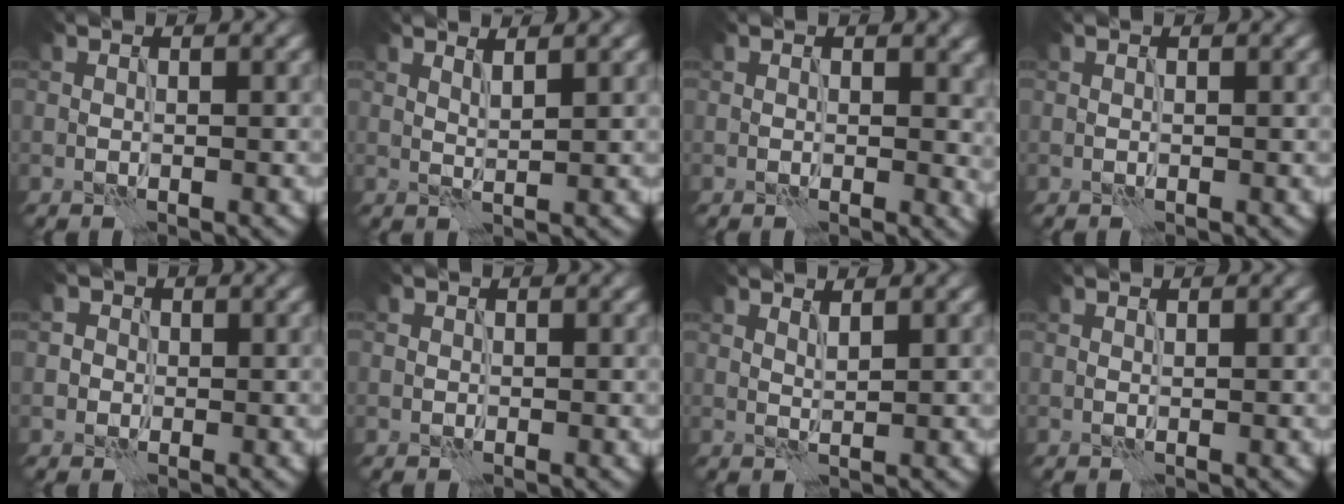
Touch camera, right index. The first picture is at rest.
{"total": 1.3, "force": [0.8, 0.3, 0.9], "torque": [-0.014, -0.003, 0.016]}
{"total": 2.0, "force": [0.8, 1.2, 1.4], "torque": [-0.008, -0.001, 0.015]}
{"total": 0.0}
{"total": 1.4, "force": [0.0, 1.4, 0.0], "torque": [0.001, 0.002, -0.004]}
{"total": 0.6, "force": [0.1, 0.6, -0.1], "torque": [0.005, -0.001, 0.004]}
{"total": 0.9, "force": [0.7, 0.2, 0.5], "torque": [-0.012, -0.003, 0.012]}
{"total": 0.0}